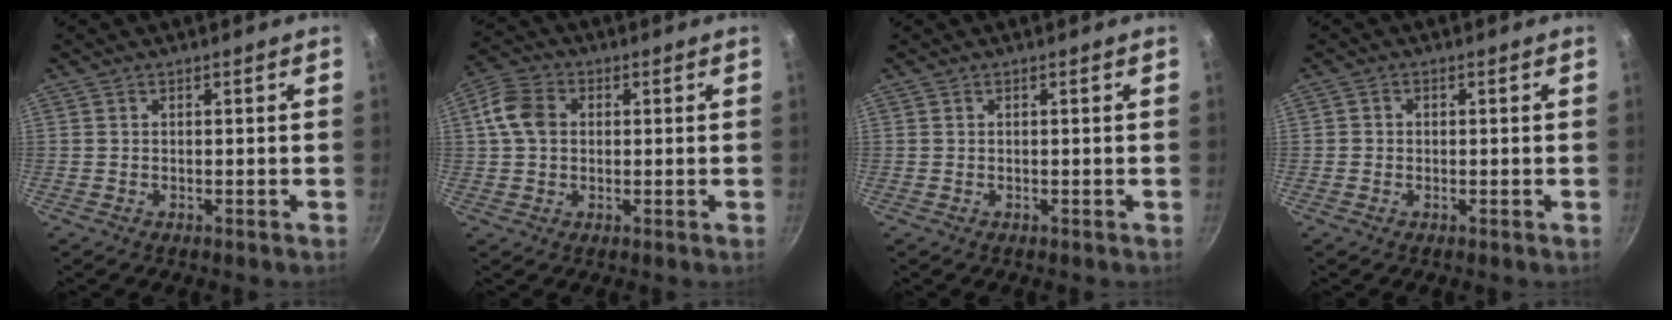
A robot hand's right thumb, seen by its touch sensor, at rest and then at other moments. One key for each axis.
{"total": 7.4, "fx": 1.0, "fy": 5.7, "fz": 4.7, "tx": -0.079, "ty": 0.012, "tz": 0.007}
{"total": 0.0}
{"total": 1.2, "fx": -0.2, "fy": 1.1, "fz": 0.4, "tx": -0.003, "ty": 0.002, "tz": -0.006}